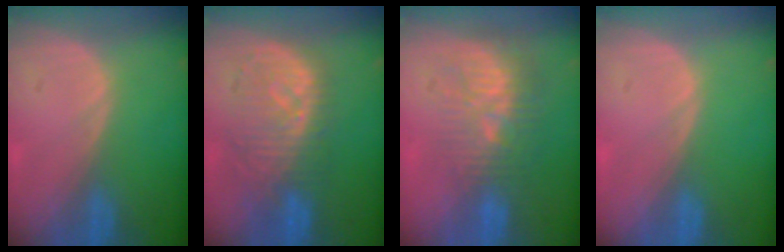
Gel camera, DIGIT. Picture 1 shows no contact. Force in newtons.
{"total": 9.4, "press": 8.9, "slide": 3.2}
{"total": 10.3, "press": 8.9, "slide": 5.1}
{"total": 0.0}